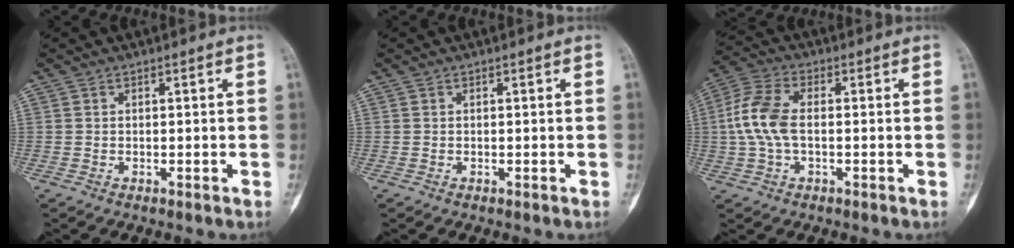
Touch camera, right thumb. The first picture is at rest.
{"total": 0.0}
{"total": 9.4, "force": [0.0, 5.1, 7.9], "torque": [-0.183, 0.022, -0.005]}